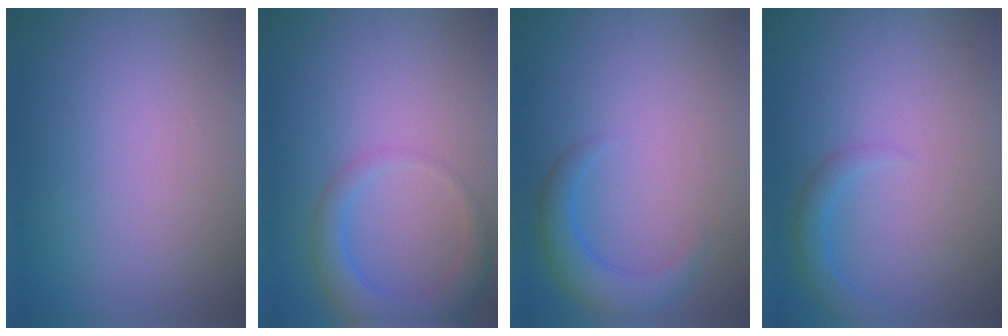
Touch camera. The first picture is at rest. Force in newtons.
{"total": 3.8, "press": 3.8, "slide": 0.2}
{"total": 3.4, "press": 3.3, "slide": 0.3}
{"total": 1.8, "press": 1.8, "slide": 0.2}